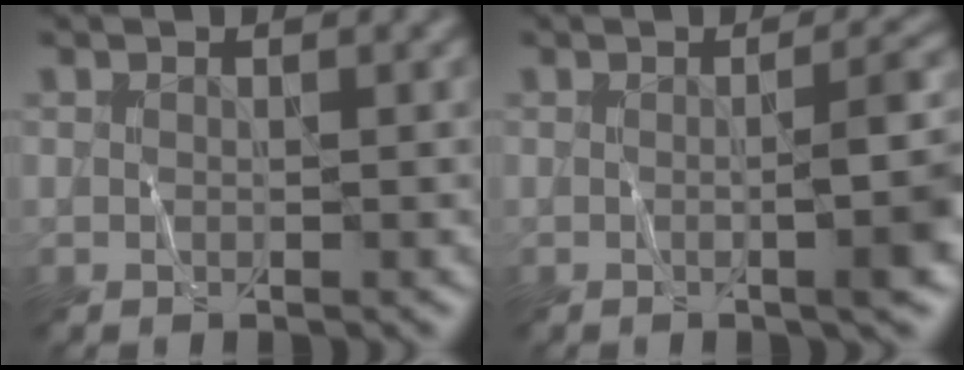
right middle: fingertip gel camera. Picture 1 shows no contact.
{"total": 5.3, "force": [-0.4, 1.1, 5.2], "torque": [-0.060, 0.007, -0.008]}